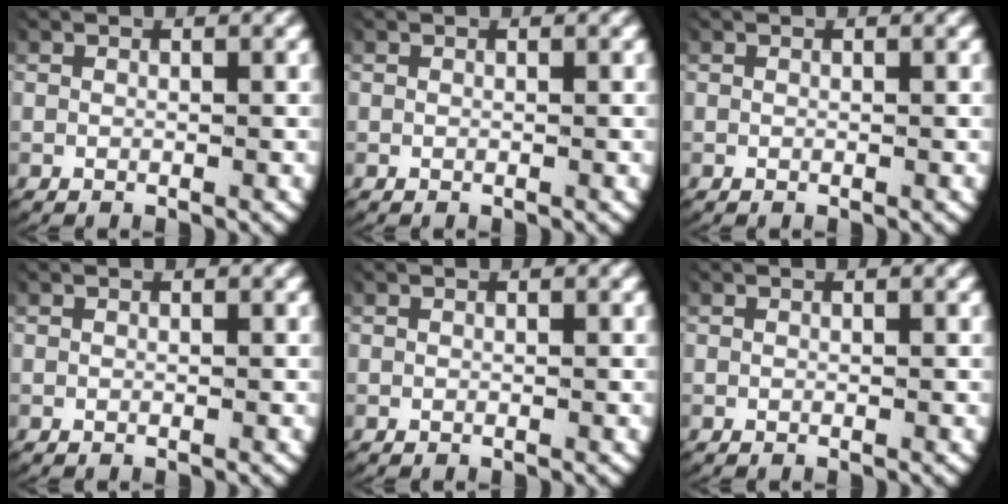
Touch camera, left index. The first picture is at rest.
{"total": 0.0}
{"total": 0.0}
{"total": 0.0}
{"total": 0.0}
{"total": 0.0}